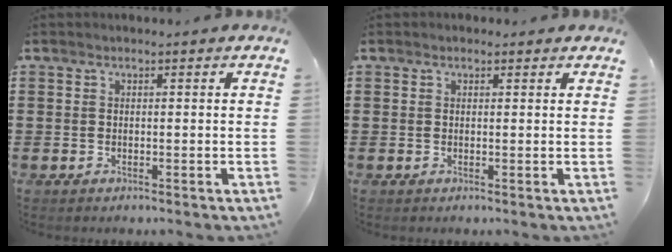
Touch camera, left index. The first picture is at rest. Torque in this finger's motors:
{"motor_torque": [2.14, 0.00, -0.37, 0.00]}